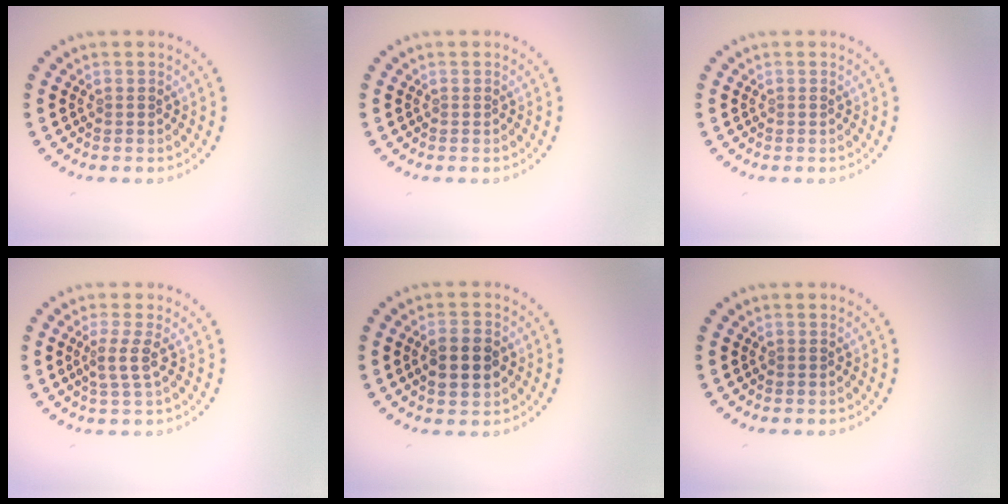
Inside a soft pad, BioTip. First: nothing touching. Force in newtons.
{"total": 0.0}
{"total": 0.0}
{"total": 1.8, "press": 1.3, "slide": 1.3}
{"total": 3.6, "press": 3.6, "slide": 0.2}
{"total": 0.0}